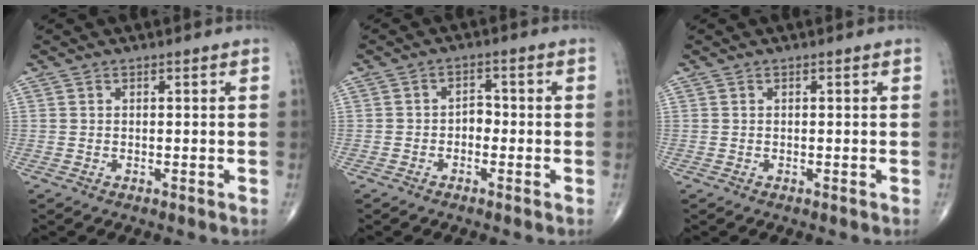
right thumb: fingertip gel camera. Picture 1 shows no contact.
{"total": 2.5, "force": [-0.9, 1.8, 1.5], "torque": [-0.008, 0.014, -0.023]}
{"total": 0.0}